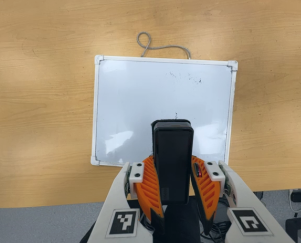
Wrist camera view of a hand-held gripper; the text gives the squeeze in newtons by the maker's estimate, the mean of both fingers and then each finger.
{"total": 9.4, "left": 7.4, "right": 11.3}